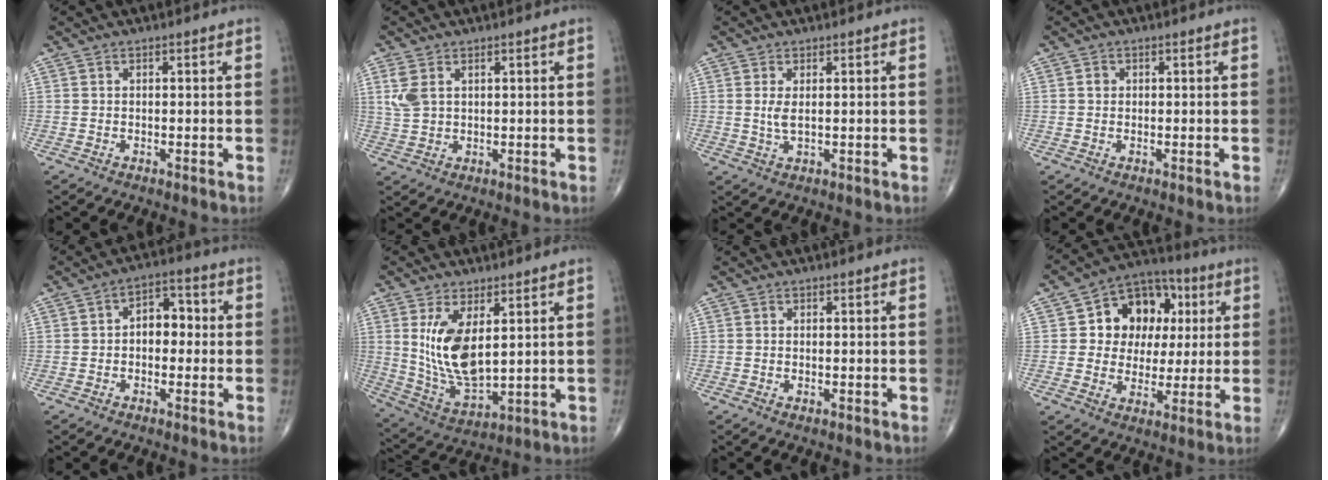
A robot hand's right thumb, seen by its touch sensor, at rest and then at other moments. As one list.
[{"total": 4.3, "force": [1.6, 2.7, 2.9], "torque": [-0.069, 0.001, 0.039]}, {"total": 2.6, "force": [0.4, 1.0, 2.3], "torque": [-0.052, -0.007, 0.014]}, {"total": 1.0, "force": [0.1, 0.9, 0.4], "torque": [-0.003, 0.002, 0.001]}, {"total": 6.4, "force": [-0.1, 4.3, 4.8], "torque": [-0.045, 0.024, -0.011]}, {"total": 12.8, "force": [3.2, 6.1, 10.8], "torque": [-0.200, -0.026, 0.081]}, {"total": 0.6, "force": [-0.2, 0.3, 0.5], "torque": [-0.010, -0.001, -0.004]}, {"total": 14.0, "force": [3.0, 11.3, 7.7], "torque": [-0.059, 0.010, 0.045]}]